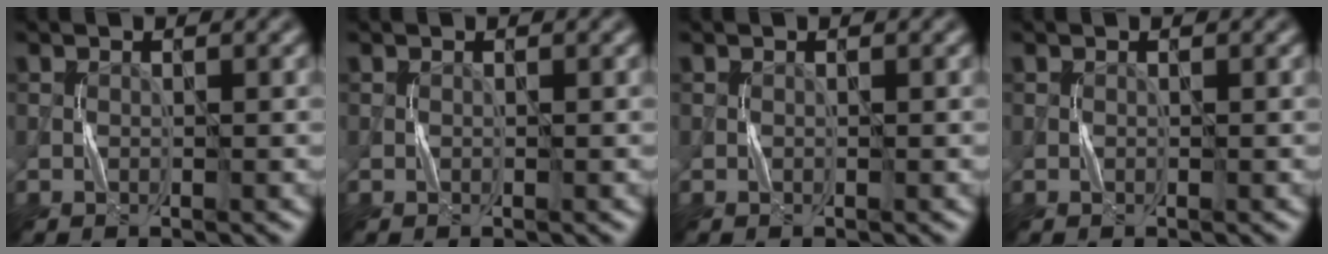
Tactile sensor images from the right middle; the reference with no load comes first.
{"total": 0.0}
{"total": 0.0}
{"total": 0.0}